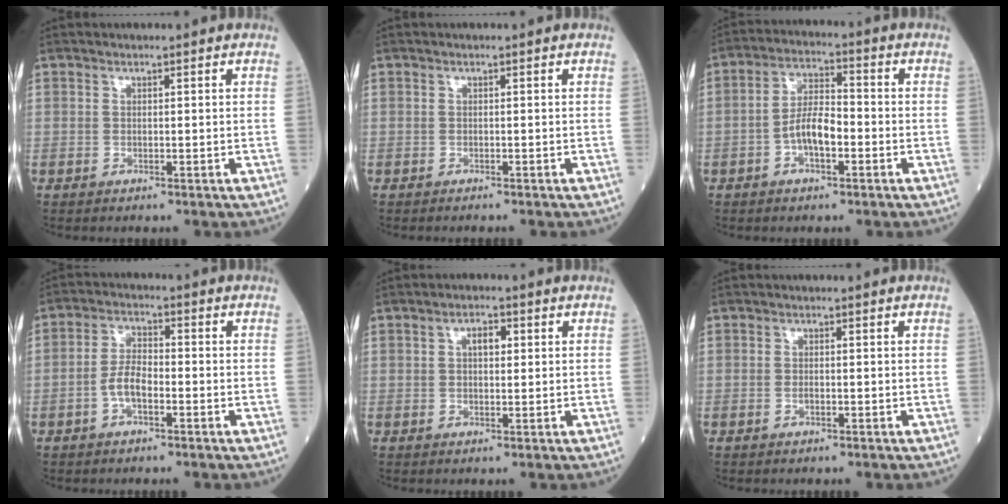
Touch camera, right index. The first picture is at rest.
{"total": 0.8, "force": [-0.7, 0.0, 0.3], "torque": [-0.008, -0.003, -0.009]}
{"total": 6.4, "force": [-2.0, 2.3, 5.6], "torque": [-0.115, 0.013, -0.039]}
{"total": 4.7, "force": [-1.6, 1.9, 3.9], "torque": [-0.081, 0.011, -0.035]}
{"total": 2.7, "force": [0.7, 1.3, 2.2], "torque": [-0.039, 0.005, 0.011]}
{"total": 0.8, "force": [-0.3, 0.3, 0.7], "torque": [-0.015, 0.001, -0.004]}